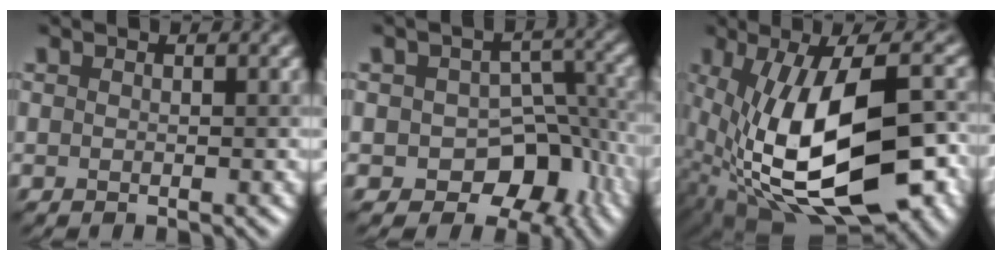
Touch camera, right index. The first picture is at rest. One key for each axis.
{"total": 7.9, "fx": -3.0, "fy": 5.5, "fz": 4.8, "tx": -0.054, "ty": -0.005, "tz": -0.045}
{"total": 17.1, "fx": -3.0, "fy": 7.9, "fz": 14.8, "tx": -0.248, "ty": -0.012, "tz": -0.036}